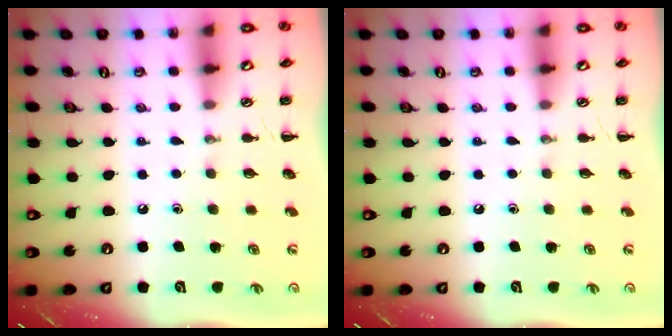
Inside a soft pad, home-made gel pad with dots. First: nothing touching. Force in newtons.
{"total": 0.0}